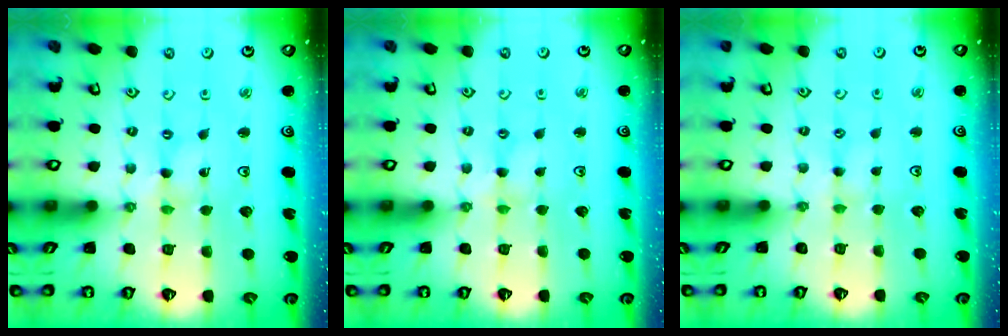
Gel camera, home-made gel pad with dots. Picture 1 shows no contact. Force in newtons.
{"total": 2.3, "press": 2.3, "slide": 0.3}
{"total": 1.7, "press": 1.7, "slide": 0.3}